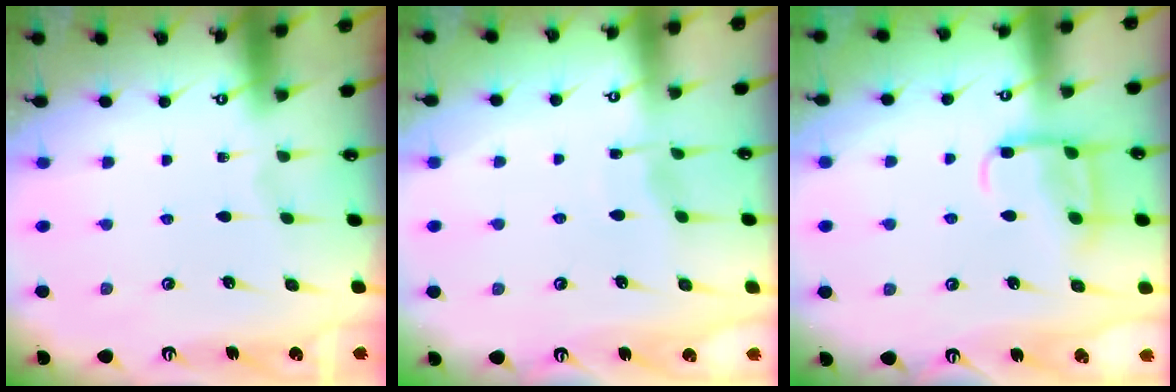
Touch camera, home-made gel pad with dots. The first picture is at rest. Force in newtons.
{"total": 2.8, "press": 2.7, "slide": 0.5}
{"total": 11.1, "press": 11.0, "slide": 1.1}